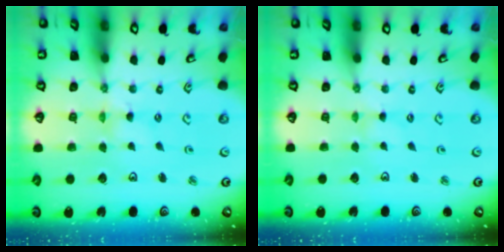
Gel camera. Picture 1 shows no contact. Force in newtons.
{"total": 0.0}